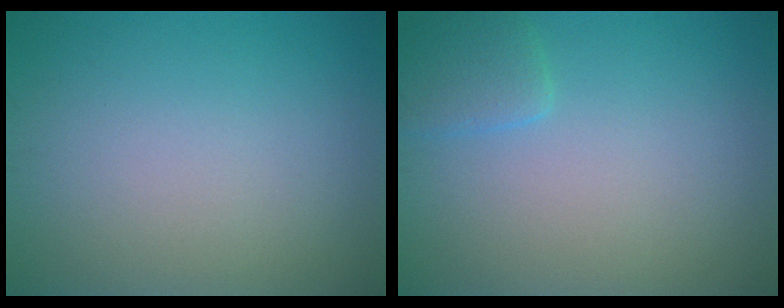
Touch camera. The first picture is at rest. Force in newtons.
{"total": 1.8, "press": 1.8, "slide": 0.2}